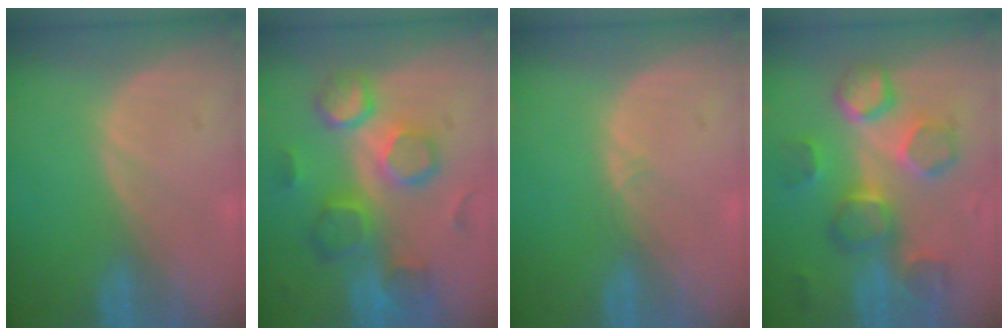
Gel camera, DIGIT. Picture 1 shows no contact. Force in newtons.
{"total": 10.0, "press": 9.3, "slide": 3.6}
{"total": 0.6, "press": 0.5, "slide": 0.4}
{"total": 8.9, "press": 8.8, "slide": 0.9}